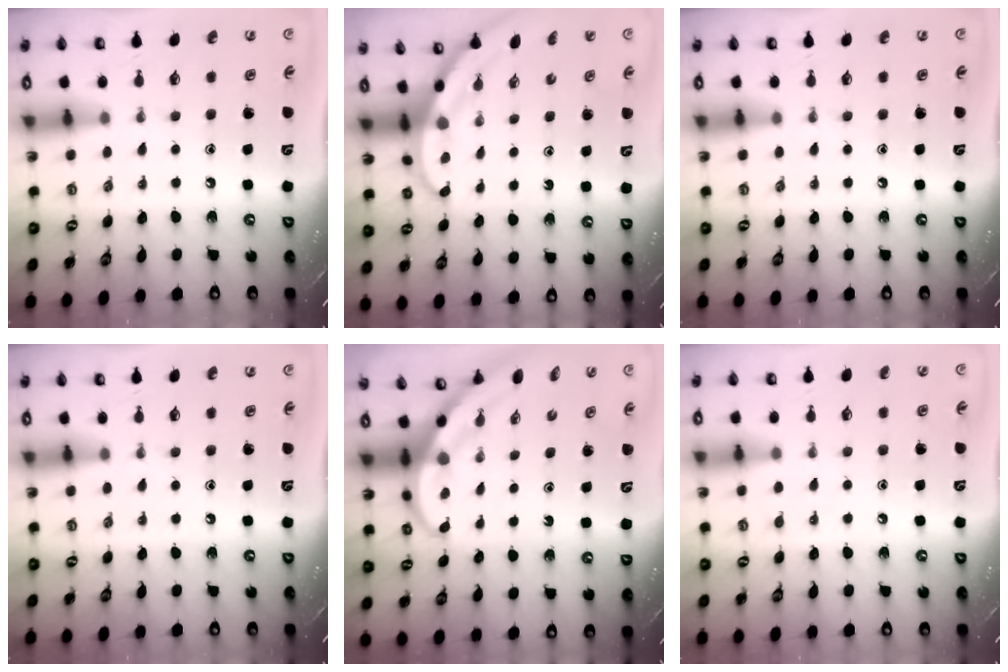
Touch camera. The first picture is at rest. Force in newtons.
{"total": 3.3, "press": 3.3, "slide": 0.2}
{"total": 0.0}
{"total": 0.0}
{"total": 4.0, "press": 3.9, "slide": 0.6}
{"total": 5.2, "press": 5.1, "slide": 0.7}